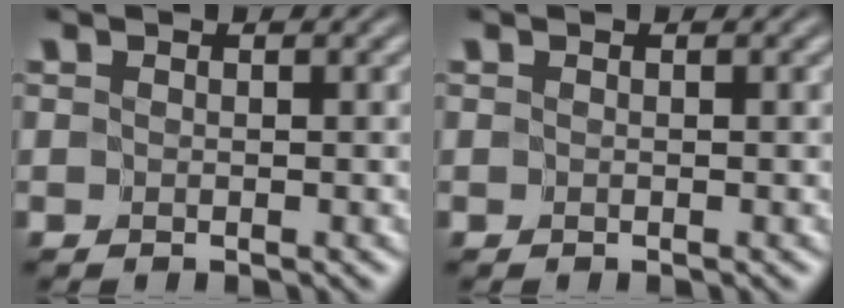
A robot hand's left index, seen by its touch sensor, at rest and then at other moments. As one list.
[{"total": 0.0}]